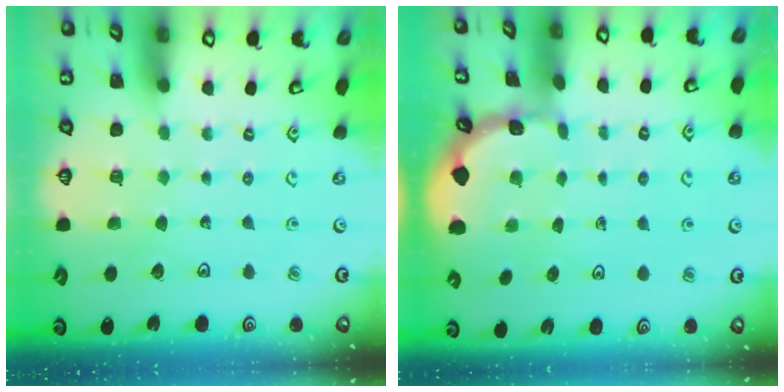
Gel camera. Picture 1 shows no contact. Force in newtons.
{"total": 0.7, "press": 0.7, "slide": 0.1}